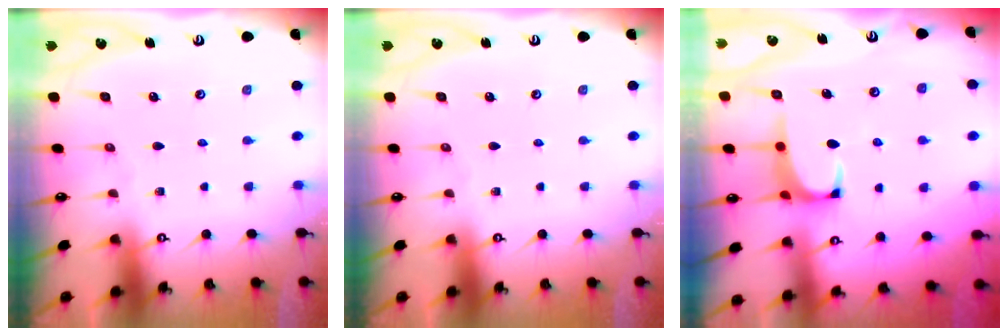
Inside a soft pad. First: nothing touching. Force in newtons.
{"total": 0.0}
{"total": 0.8, "press": 0.6, "slide": 0.6}